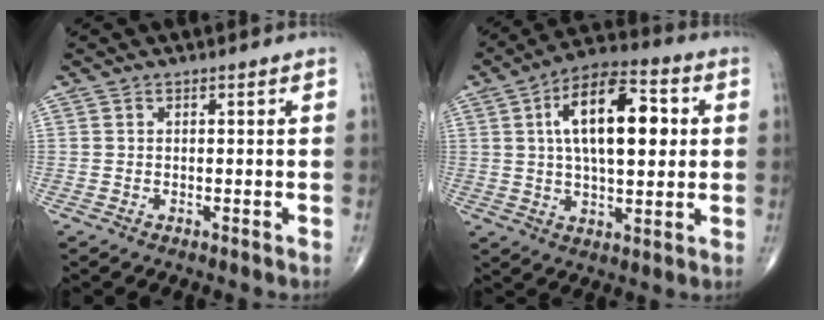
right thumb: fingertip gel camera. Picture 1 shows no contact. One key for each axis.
{"total": 17.2, "fx": 3.4, "fy": 7.9, "fz": 14.9, "tx": -0.226, "ty": 0.013, "tz": 0.051}